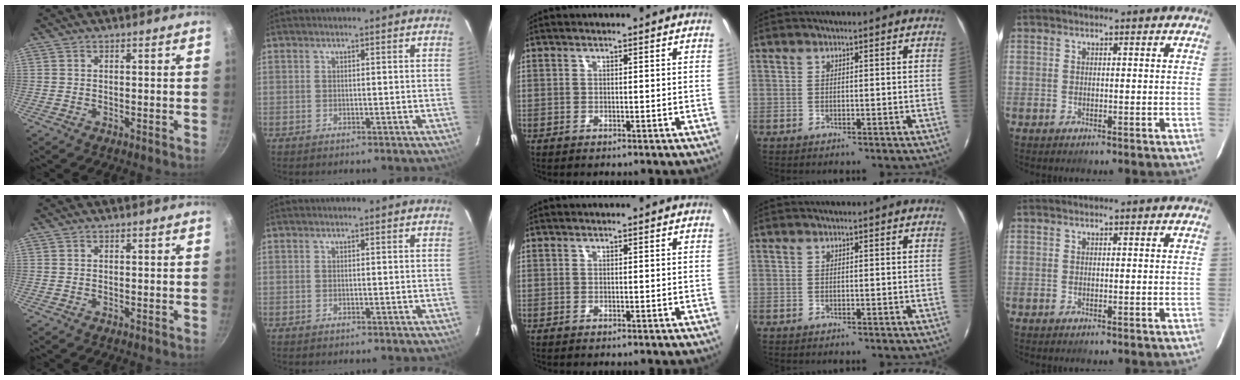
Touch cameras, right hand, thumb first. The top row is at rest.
{}